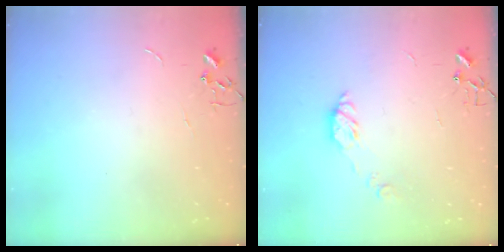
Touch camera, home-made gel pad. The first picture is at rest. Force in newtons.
{"total": 7.0, "press": 7.0, "slide": 0.2}